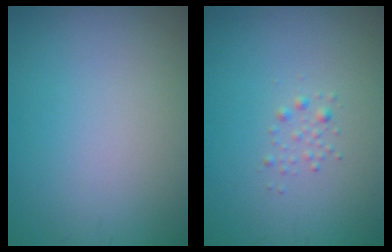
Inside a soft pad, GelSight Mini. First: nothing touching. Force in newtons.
{"total": 0.8, "press": 0.8, "slide": 0.1}